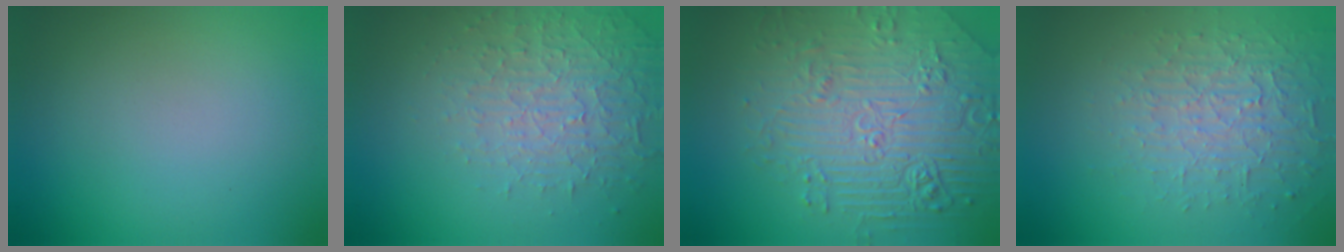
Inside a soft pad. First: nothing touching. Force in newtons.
{"total": 4.5, "press": 3.1, "slide": 3.4}
{"total": 8.0, "press": 6.1, "slide": 5.1}
{"total": 3.7, "press": 3.2, "slide": 1.9}